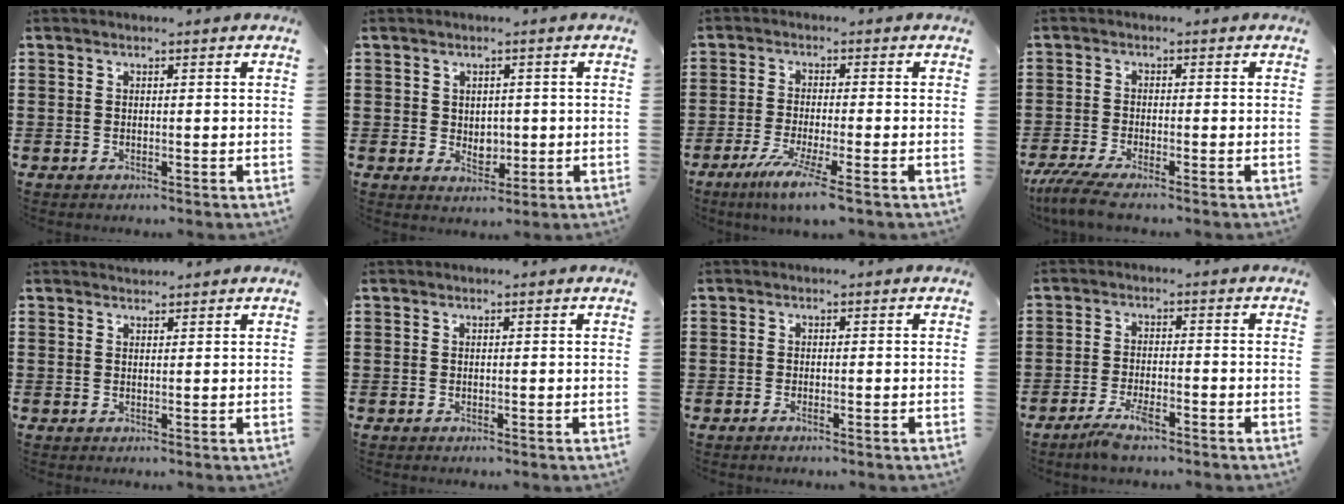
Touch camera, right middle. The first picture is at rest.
{"total": 2.6, "force": [0.4, 2.3, 1.0], "torque": [-0.013, -0.001, 0.003]}
{"total": 5.9, "force": [-3.9, -0.1, 4.4], "torque": [-0.092, -0.023, -0.070]}
{"total": 4.0, "force": [-3.5, 0.1, 2.1], "torque": [-0.064, -0.021, -0.073]}
{"total": 1.1, "force": [1.1, 0.3, 0.0], "torque": [-0.002, -0.001, 0.022]}
{"total": 0.0}
{"total": 0.7, "force": [-0.4, 0.1, 0.6], "torque": [-0.011, -0.003, -0.006]}
{"total": 3.9, "force": [-2.7, 0.9, 2.6], "torque": [-0.056, 0.001, -0.053]}